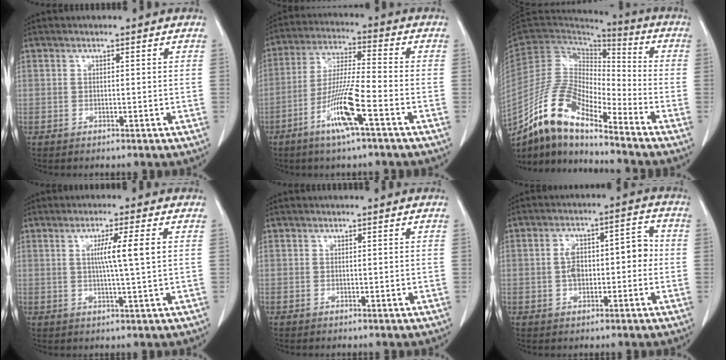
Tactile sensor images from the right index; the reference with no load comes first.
{"total": 10.7, "force": [-5.0, 0.1, 9.4], "torque": [-0.187, -0.009, -0.100]}
{"total": 13.0, "force": [-10.2, 3.0, 7.5], "torque": [-0.152, 0.018, -0.191]}
{"total": 5.4, "force": [1.0, -0.8, 5.2], "torque": [-0.089, -0.004, 0.017]}
{"total": 0.0}
{"total": 7.7, "force": [-0.5, 3.9, 6.7], "torque": [-0.108, 0.039, -0.008]}